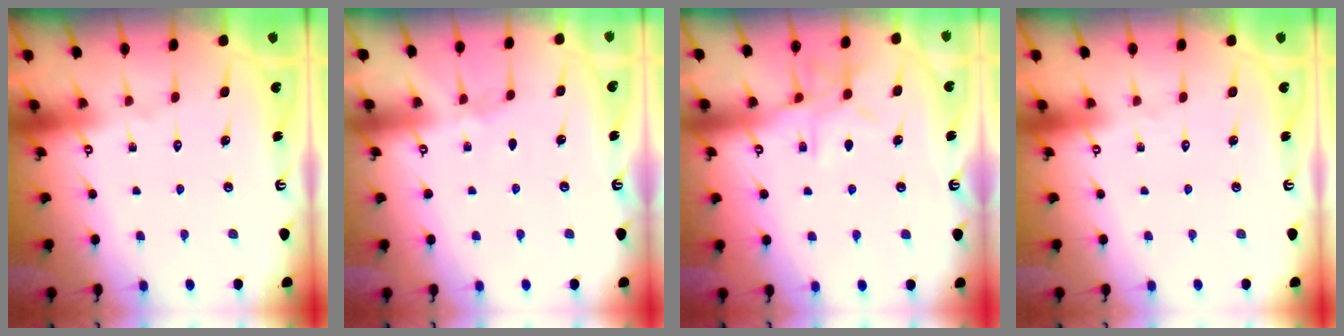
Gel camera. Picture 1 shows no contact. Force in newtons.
{"total": 2.3, "press": 2.2, "slide": 0.5}
{"total": 7.4, "press": 7.4, "slide": 0.5}
{"total": 0.0}